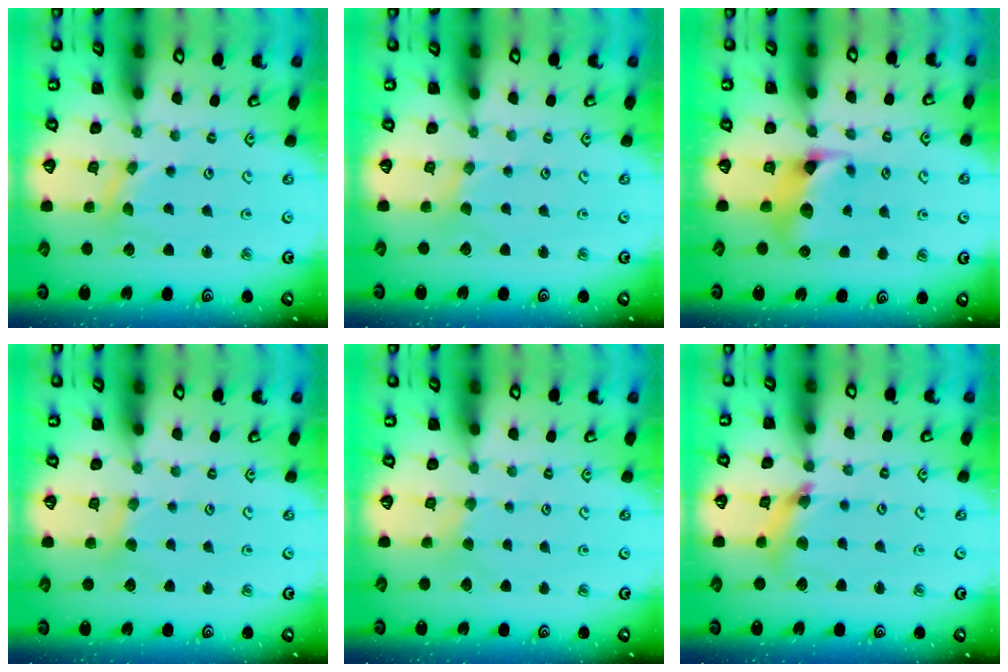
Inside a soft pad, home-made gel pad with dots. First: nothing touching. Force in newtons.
{"total": 0.0}
{"total": 6.9, "press": 6.8, "slide": 0.6}
{"total": 2.2, "press": 2.2, "slide": 0.4}
{"total": 1.8, "press": 1.8, "slide": 0.3}
{"total": 8.3, "press": 8.3, "slide": 1.0}